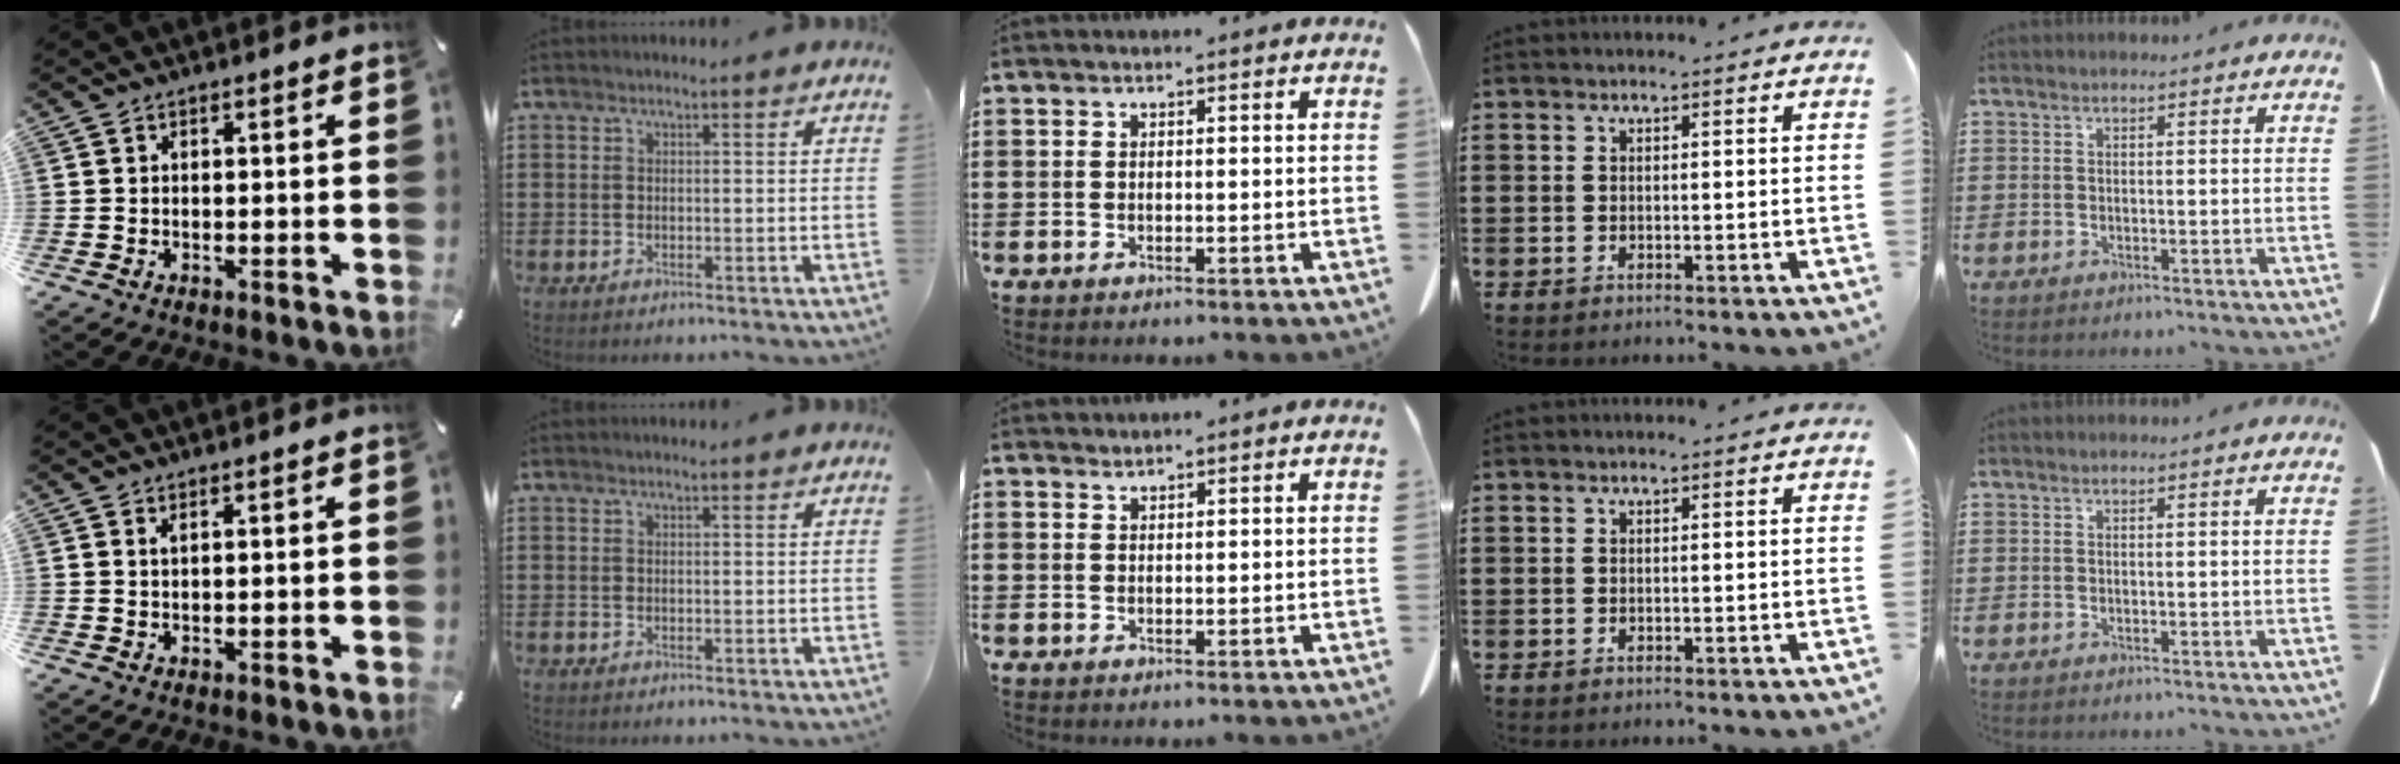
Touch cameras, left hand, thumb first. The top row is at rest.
{"thumb": {"total": 0.7, "force": [0.5, 0.0, 0.4], "torque": [-0.008, 0.000, 0.009]}, "middle": {"total": 0.9, "force": [0.9, 0.0, 0.0], "torque": [-0.003, -0.003, 0.019]}}